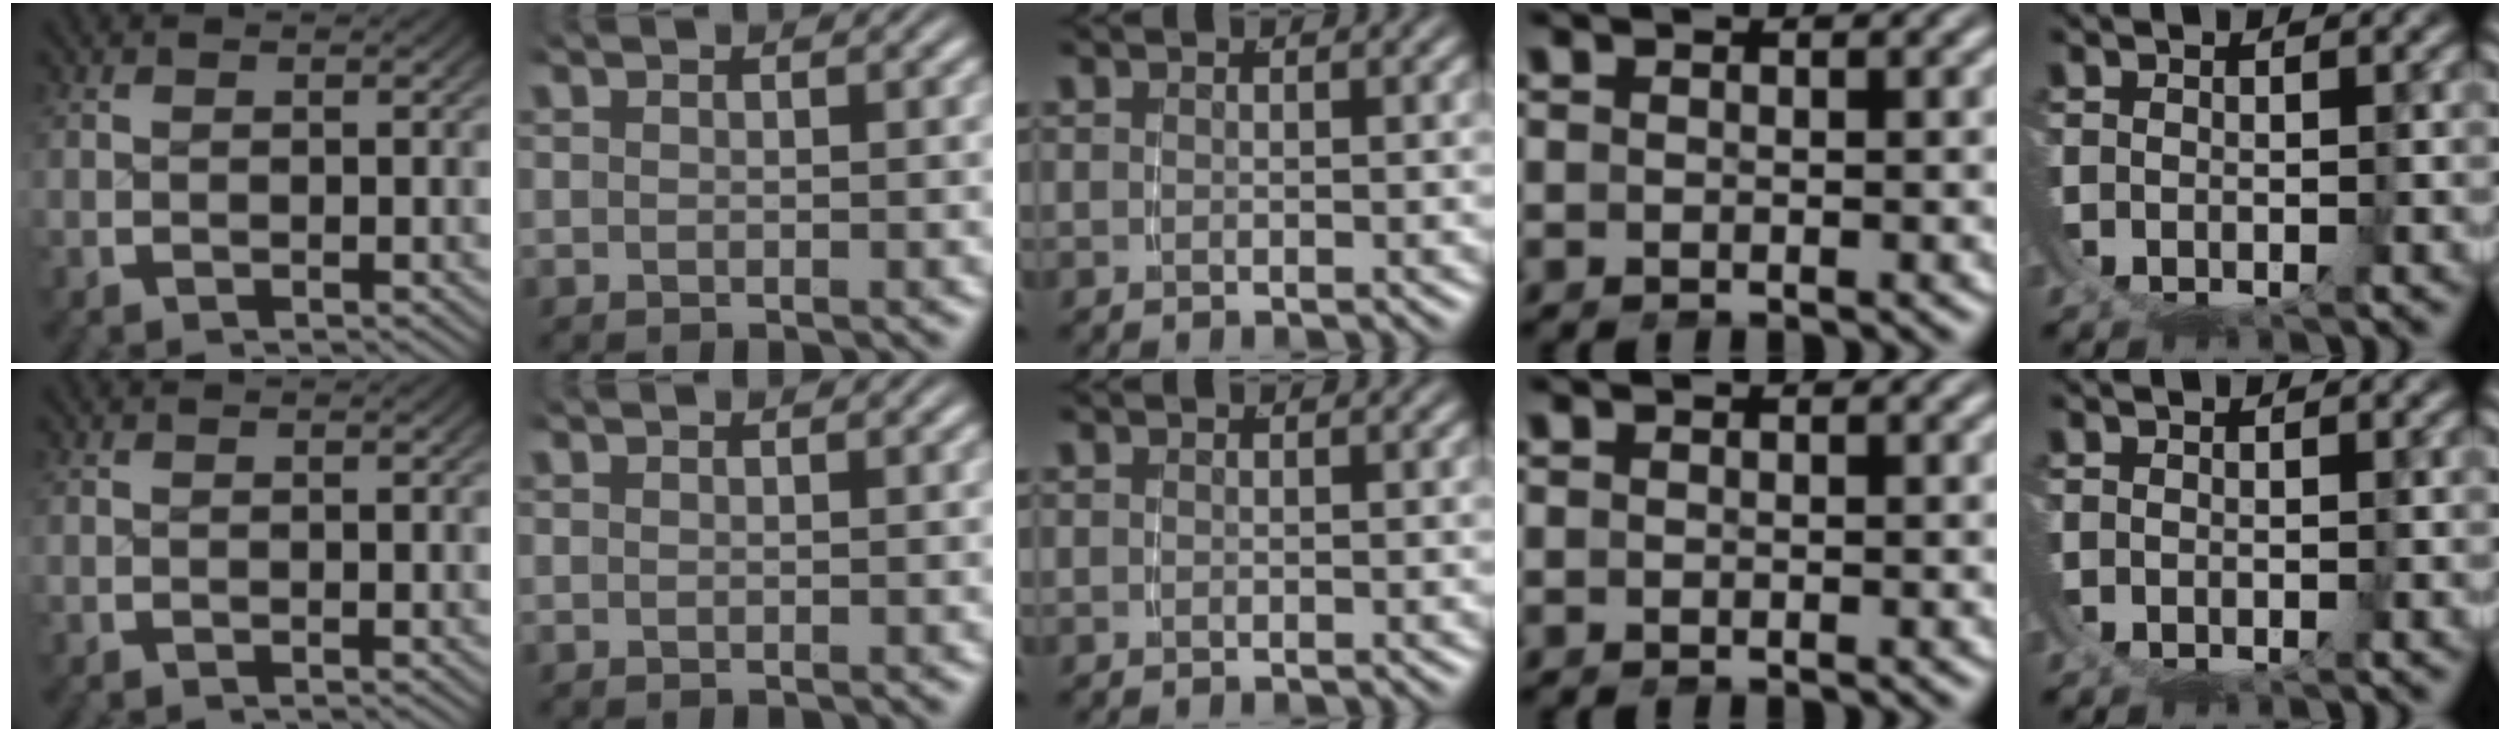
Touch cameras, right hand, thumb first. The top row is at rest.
{}